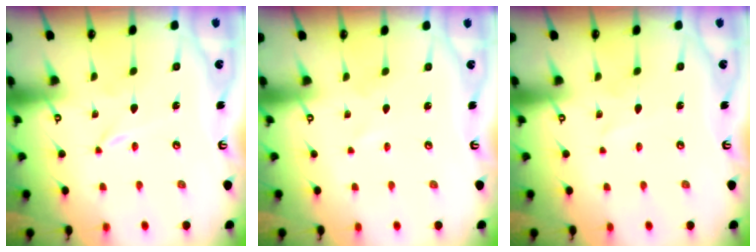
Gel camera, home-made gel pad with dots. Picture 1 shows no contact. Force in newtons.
{"total": 0.0}
{"total": 2.8, "press": 2.7, "slide": 0.3}